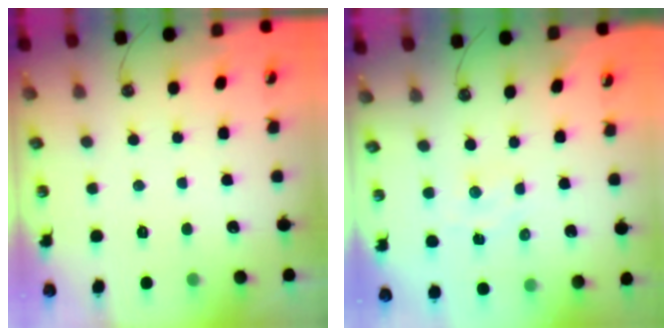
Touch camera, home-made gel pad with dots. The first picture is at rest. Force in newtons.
{"total": 1.9, "press": 1.9, "slide": 0.3}